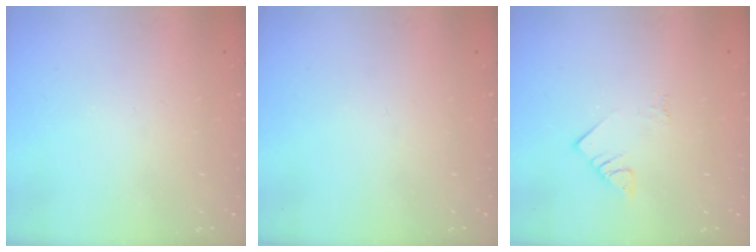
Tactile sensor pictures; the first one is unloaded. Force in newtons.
{"total": 0.0}
{"total": 3.6, "press": 3.6, "slide": 0.5}